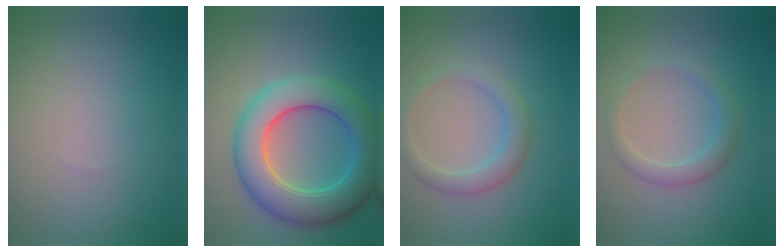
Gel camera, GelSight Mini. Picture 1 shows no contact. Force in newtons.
{"total": 8.4, "press": 8.4, "slide": 0.2}
{"total": 2.6, "press": 2.5, "slide": 0.2}
{"total": 2.2, "press": 2.2, "slide": 0.1}